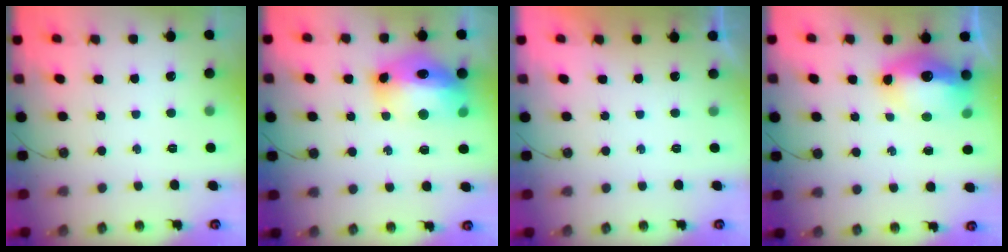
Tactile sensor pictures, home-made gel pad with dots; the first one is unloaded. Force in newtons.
{"total": 16.5, "press": 16.5, "slide": 1.4}
{"total": 0.0}
{"total": 14.3, "press": 14.2, "slide": 1.3}